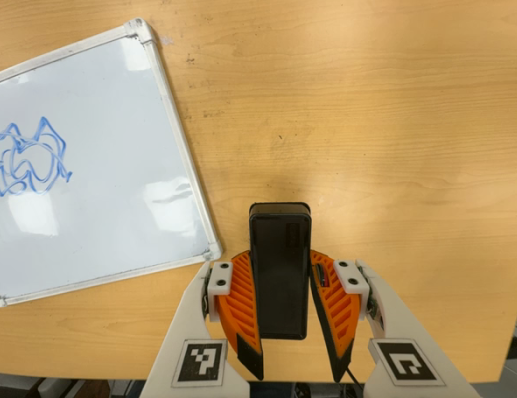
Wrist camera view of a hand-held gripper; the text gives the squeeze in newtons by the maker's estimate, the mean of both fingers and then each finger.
{"total": 9.2, "left": 7.1, "right": 11.3}